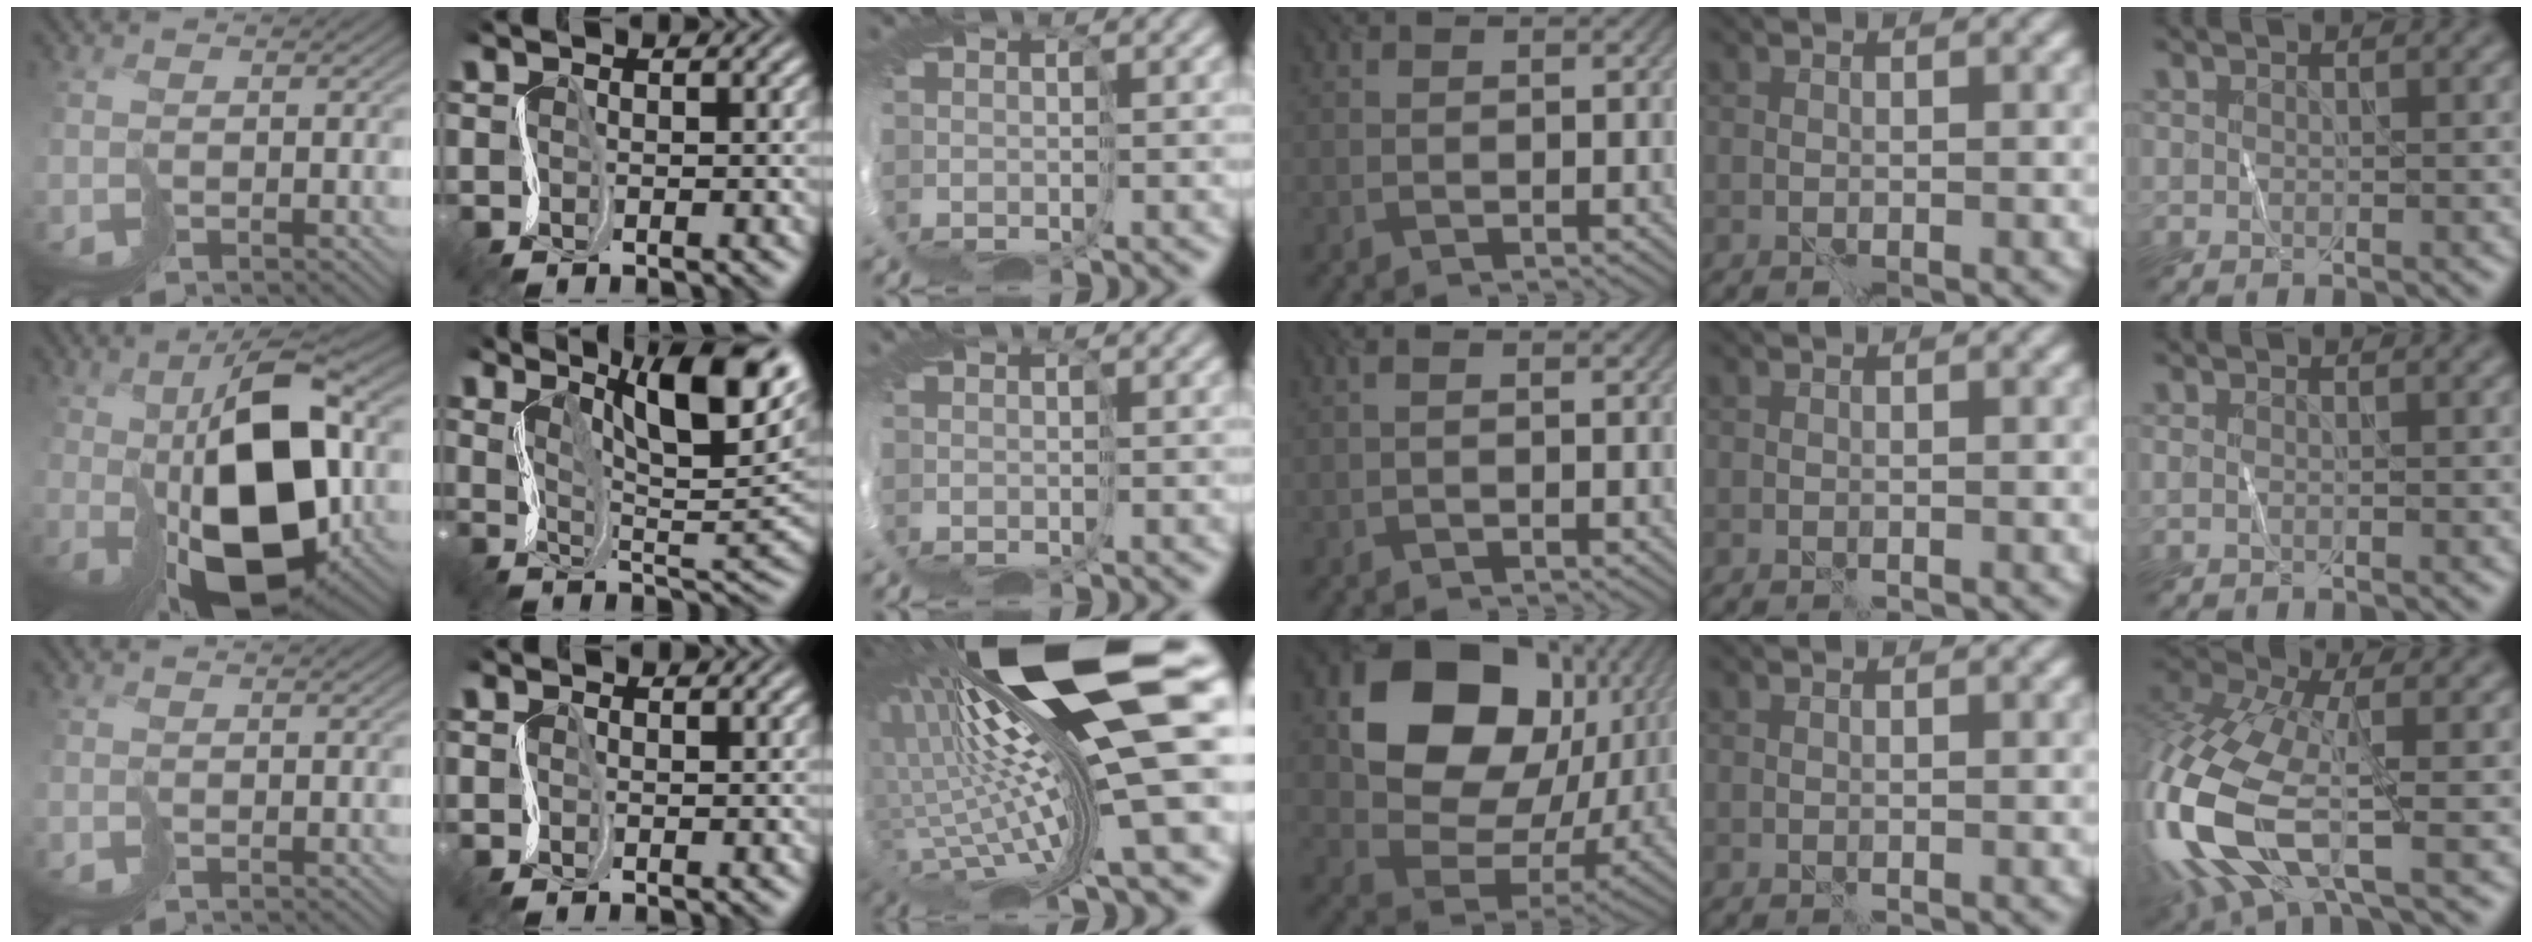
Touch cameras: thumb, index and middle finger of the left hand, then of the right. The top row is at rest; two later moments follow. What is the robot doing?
{"motion": "cut", "object": "tissue"}